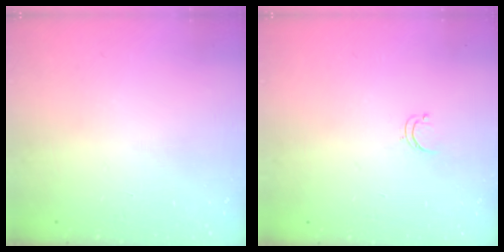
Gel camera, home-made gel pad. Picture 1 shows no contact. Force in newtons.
{"total": 3.5, "press": 3.4, "slide": 0.4}